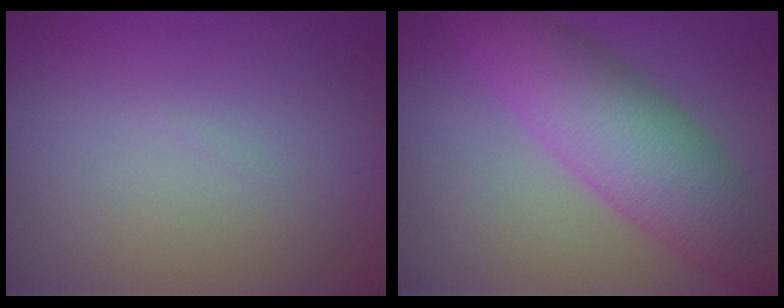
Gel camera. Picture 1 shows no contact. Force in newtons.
{"total": 7.8, "press": 7.8, "slide": 0.1}